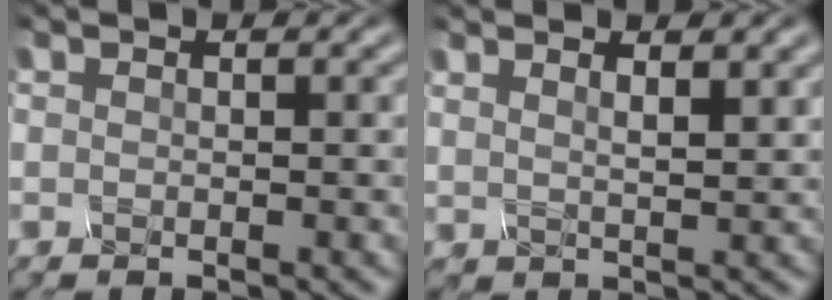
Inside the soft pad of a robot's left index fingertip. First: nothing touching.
{"total": 2.8, "force": [1.8, 1.0, 1.9], "torque": [-0.008, 0.009, 0.017]}